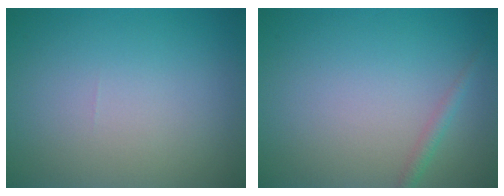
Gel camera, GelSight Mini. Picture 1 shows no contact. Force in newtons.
{"total": 1.1, "press": 1.1, "slide": 0.0}